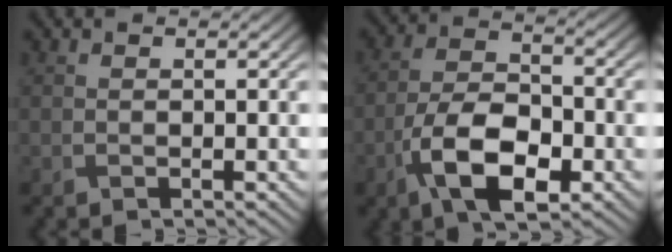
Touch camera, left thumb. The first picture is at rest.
{"total": 10.0, "force": [-4.5, 4.9, 7.5], "torque": [-0.151, 0.000, -0.094]}